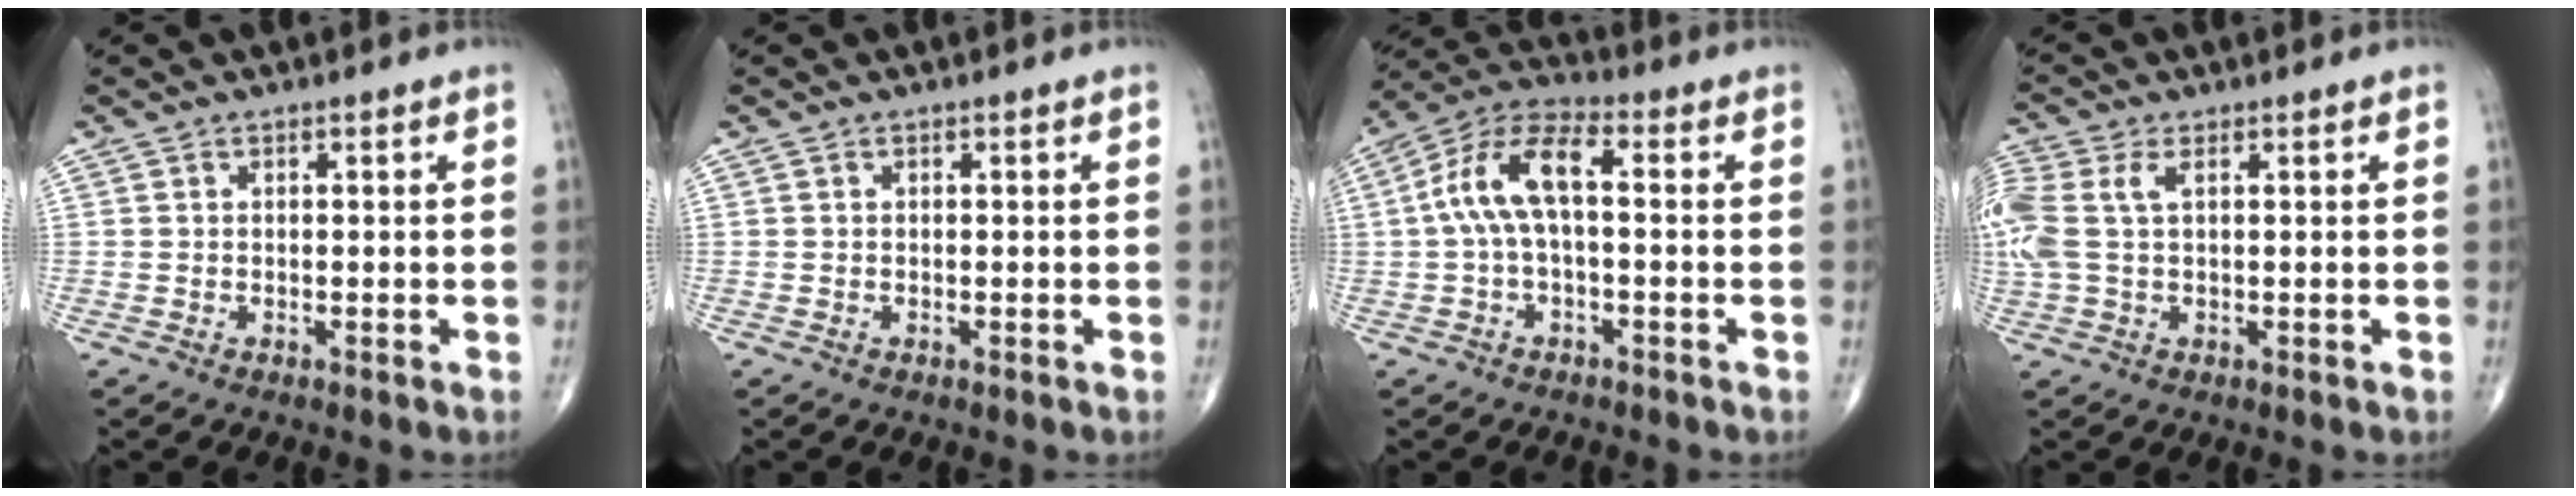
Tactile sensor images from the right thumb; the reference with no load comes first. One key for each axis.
{"total": 0.0}
{"total": 10.5, "fx": 0.4, "fy": 4.5, "fz": 9.4, "tx": -0.197, "ty": 0.042, "tz": -0.001}
{"total": 8.1, "fx": 1.7, "fy": 4.4, "fz": 6.5, "tx": -0.199, "ty": 0.025, "tz": 0.040}